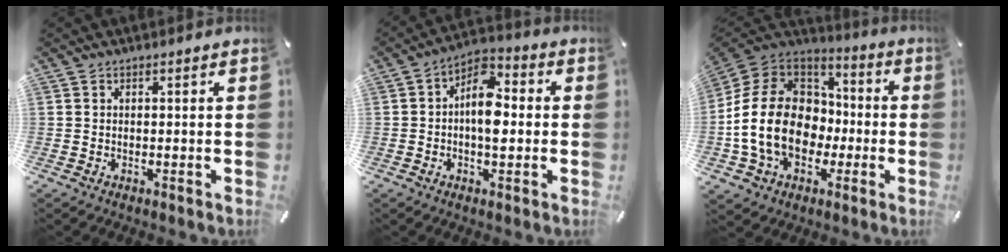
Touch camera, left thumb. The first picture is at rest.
{"total": 9.1, "force": [-0.8, 5.4, 7.3], "torque": [-0.102, -0.001, -0.017]}
{"total": 19.9, "force": [-4.2, 15.4, 12.0], "torque": [-0.266, 0.027, -0.065]}